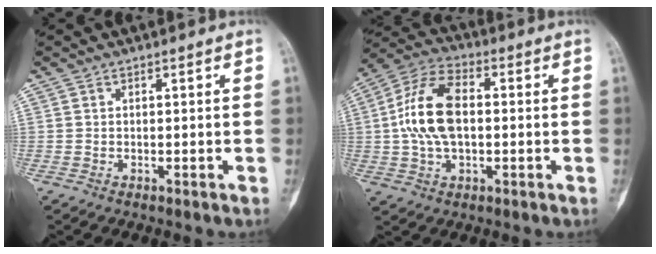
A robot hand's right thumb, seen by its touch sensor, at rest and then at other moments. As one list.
[{"total": 13.3, "force": [0.6, 7.7, 10.9], "torque": [-0.210, 0.026, 0.005]}]